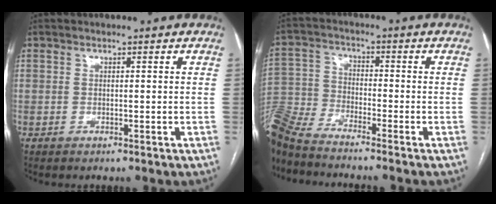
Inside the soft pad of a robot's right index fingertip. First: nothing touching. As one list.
[{"total": 13.5, "force": [-12.3, 2.0, 5.1], "torque": [-0.125, -0.006, -0.245]}]